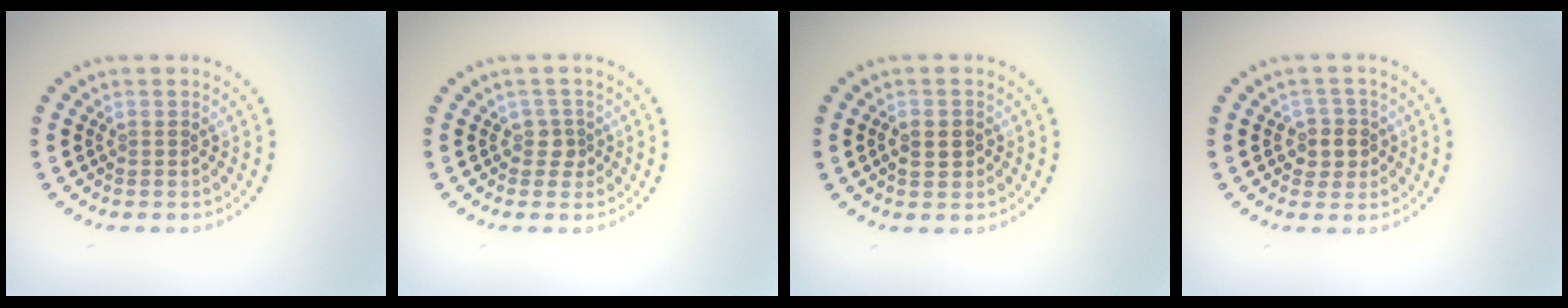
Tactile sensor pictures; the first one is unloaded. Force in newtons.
{"total": 1.4, "press": 1.1, "slide": 0.9}
{"total": 1.5, "press": 1.5, "slide": 0.2}
{"total": 2.0, "press": 1.9, "slide": 0.8}